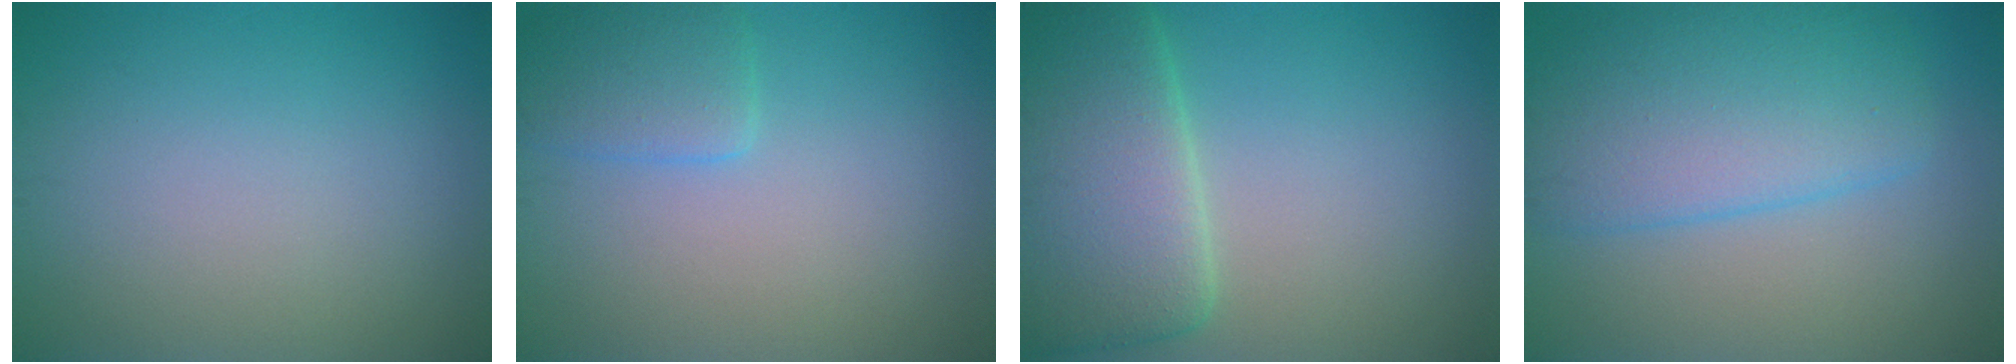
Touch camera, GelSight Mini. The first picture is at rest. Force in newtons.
{"total": 2.6, "press": 2.5, "slide": 0.2}
{"total": 8.7, "press": 8.6, "slide": 0.3}
{"total": 6.8, "press": 6.8, "slide": 0.1}